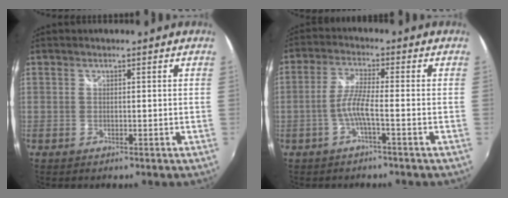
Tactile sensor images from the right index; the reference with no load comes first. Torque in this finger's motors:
{"motor_torque": [0.02, 0.15, 0.40, 0.09]}